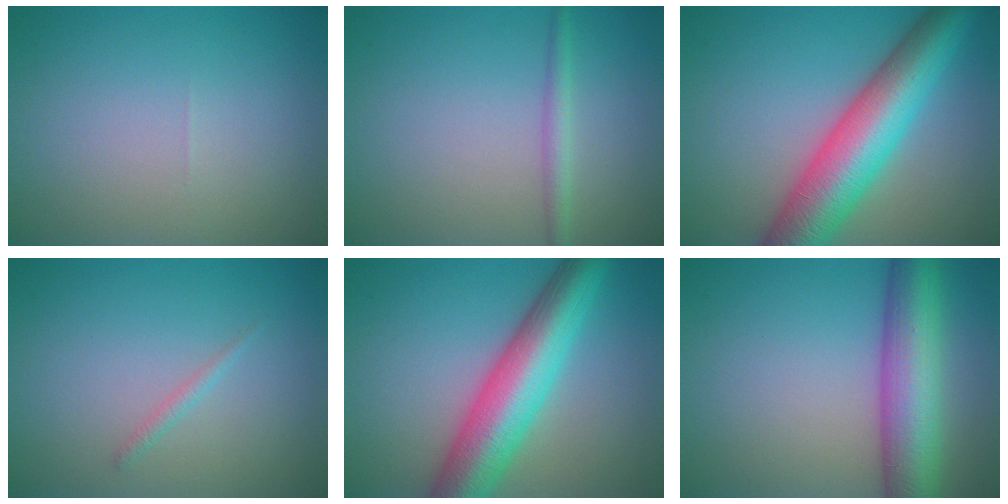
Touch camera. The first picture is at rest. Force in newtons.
{"total": 1.7, "press": 1.7, "slide": 0.1}
{"total": 9.9, "press": 9.9, "slide": 0.3}
{"total": 0.7, "press": 0.7, "slide": 0.0}
{"total": 9.2, "press": 9.2, "slide": 0.3}
{"total": 8.7, "press": 8.7, "slide": 0.4}